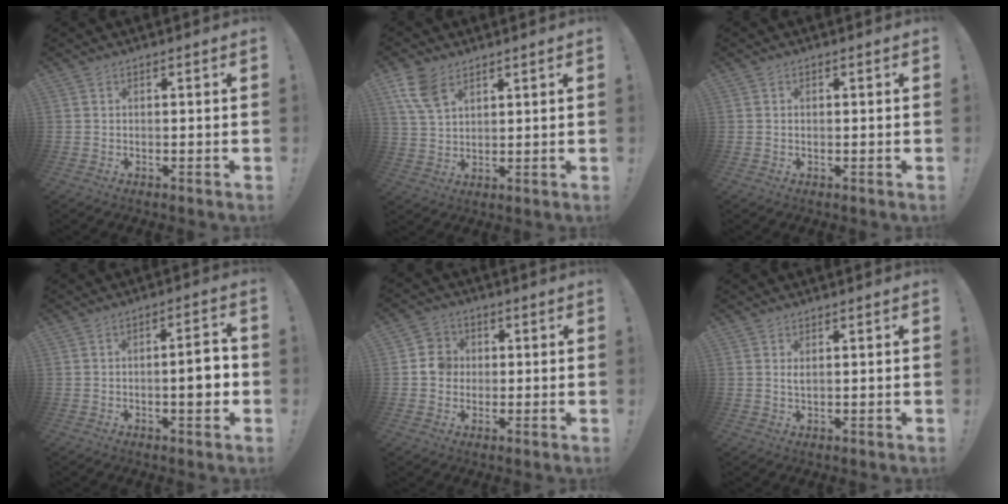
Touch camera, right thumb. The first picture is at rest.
{"total": 8.5, "force": [5.2, 4.6, 4.9], "torque": [-0.094, -0.016, 0.101]}
{"total": 0.0}
{"total": 7.2, "force": [-1.2, 2.0, 6.9], "torque": [-0.094, 0.002, -0.022]}
{"total": 6.4, "force": [-0.2, 6.1, 2.0], "torque": [-0.017, 0.012, -0.004]}
{"total": 1.2, "force": [0.5, 0.2, 1.0], "torque": [-0.013, -0.003, 0.007]}